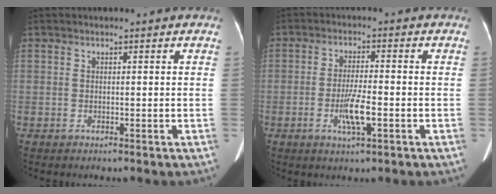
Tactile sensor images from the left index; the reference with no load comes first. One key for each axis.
{"total": 5.2, "fx": -1.7, "fy": 0.7, "fz": 4.9, "tx": -0.096, "ty": -0.006, "tz": -0.031}